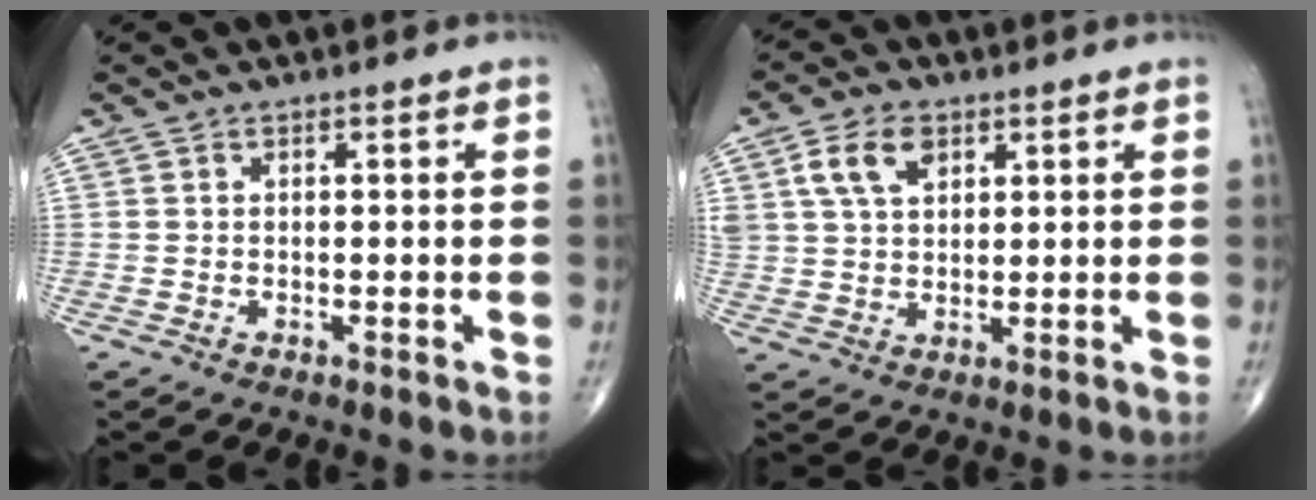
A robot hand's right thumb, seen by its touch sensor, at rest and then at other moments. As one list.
[{"total": 7.8, "force": [3.5, 4.9, 5.0], "torque": [-0.084, -0.006, 0.067]}]